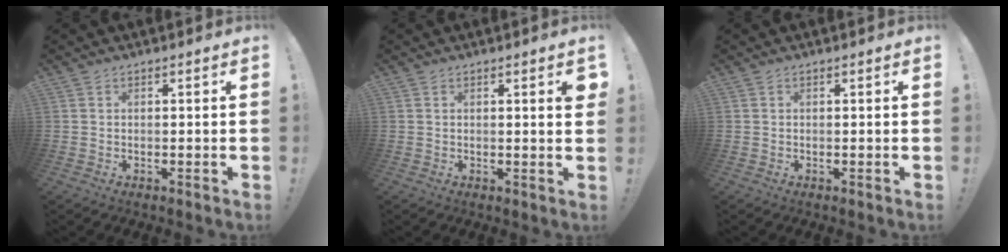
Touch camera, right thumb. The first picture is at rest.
{"total": 2.4, "force": [1.1, 0.1, 2.2], "torque": [-0.021, -0.006, 0.012]}
{"total": 0.0}